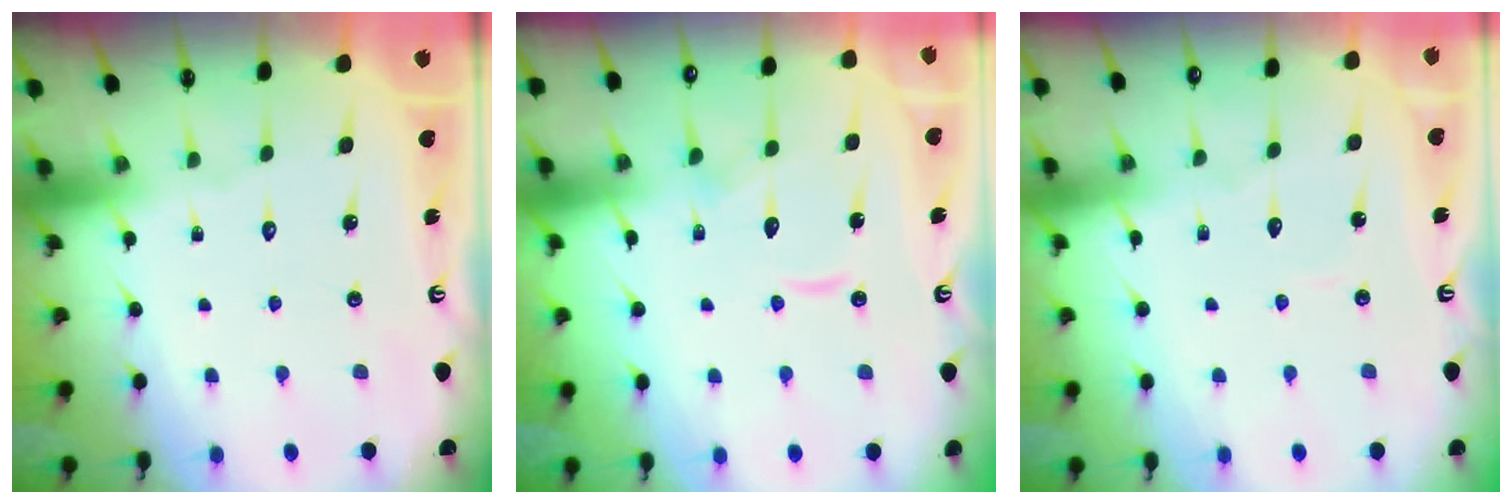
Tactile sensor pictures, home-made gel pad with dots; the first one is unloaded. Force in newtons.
{"total": 10.1, "press": 10.0, "slide": 1.1}
{"total": 2.6, "press": 2.6, "slide": 0.3}